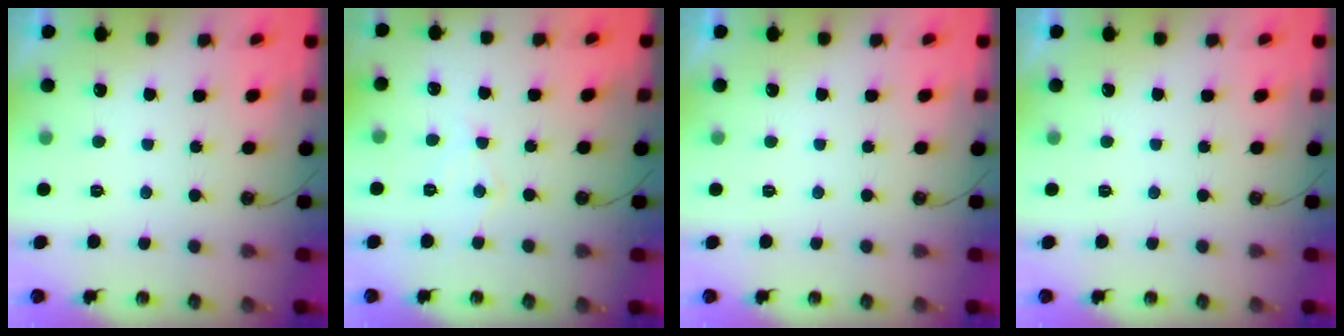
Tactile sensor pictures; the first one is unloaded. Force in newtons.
{"total": 7.0, "press": 7.0, "slide": 0.8}
{"total": 0.0}
{"total": 0.0}